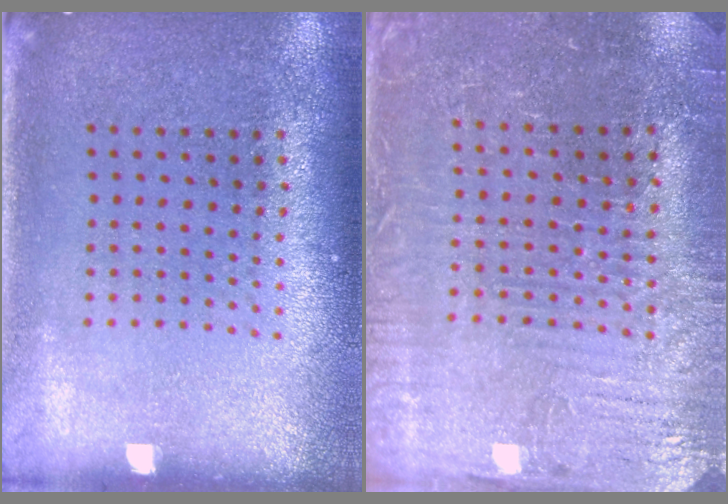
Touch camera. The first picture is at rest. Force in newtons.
{"total": 3.5, "press": 3.5, "slide": 0.6}